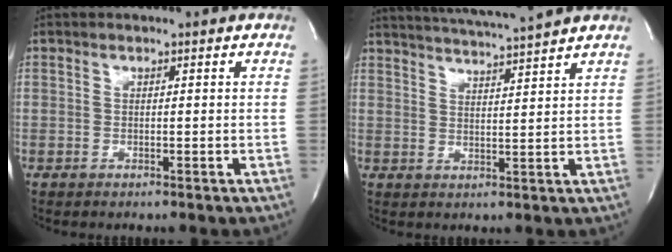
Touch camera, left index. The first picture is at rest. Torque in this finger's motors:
{"motor_torque": [0.10, -0.23, 0.36, 0.11]}